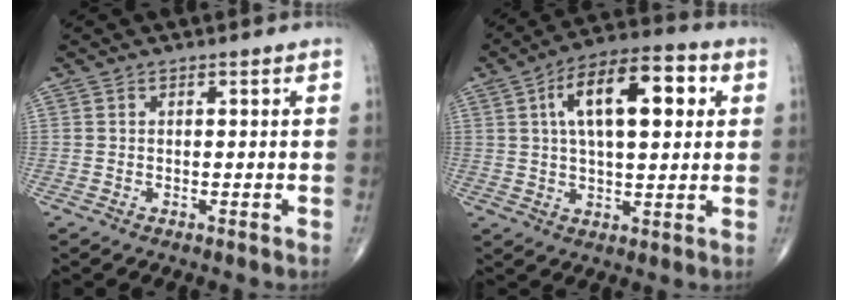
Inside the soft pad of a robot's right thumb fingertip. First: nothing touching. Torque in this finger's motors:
{"motor_torque": [1.00, 4.00, 1.28, 0.27, 0.39]}